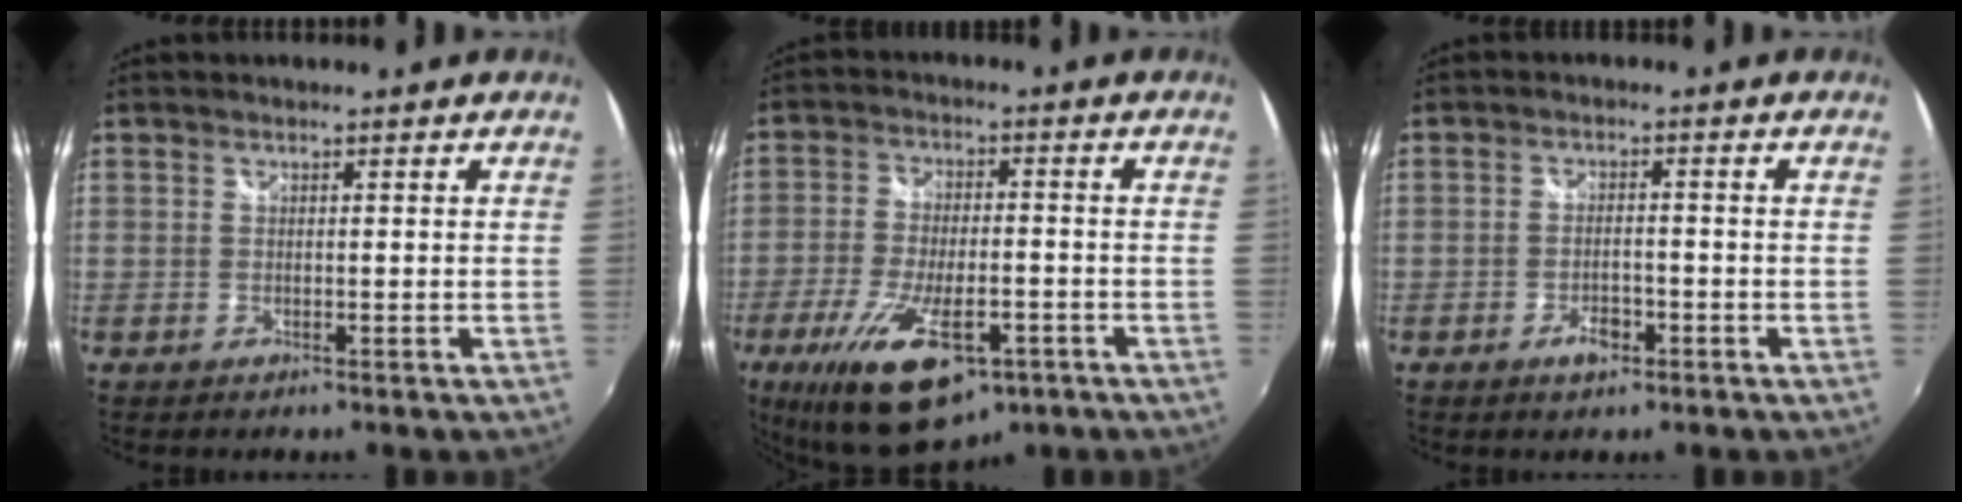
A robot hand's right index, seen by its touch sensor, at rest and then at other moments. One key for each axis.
{"total": 17.9, "fx": -9.5, "fy": 7.5, "fz": 13.2, "tx": -0.268, "ty": -0.038, "tz": -0.151}
{"total": 3.6, "fx": -2.1, "fy": 1.7, "fz": 2.3, "tx": -0.050, "ty": -0.002, "tz": -0.036}